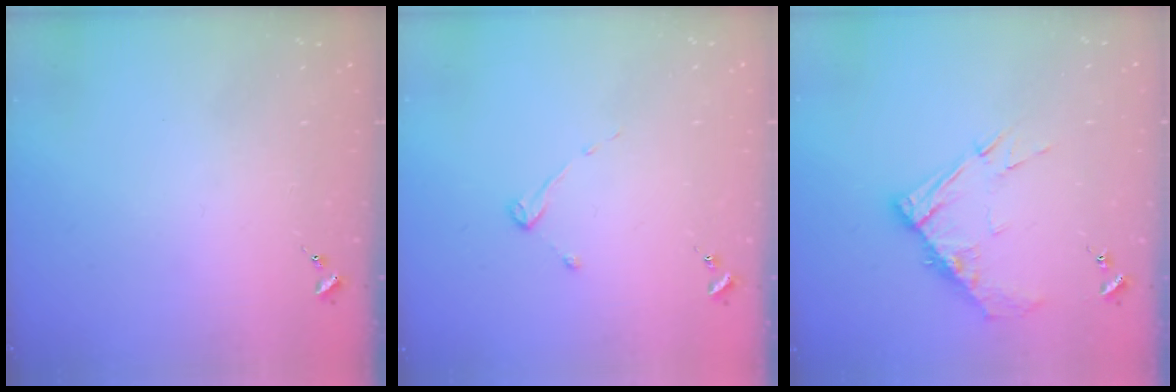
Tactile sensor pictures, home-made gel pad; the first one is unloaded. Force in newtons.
{"total": 2.7, "press": 2.7, "slide": 0.3}
{"total": 11.1, "press": 11.0, "slide": 1.1}